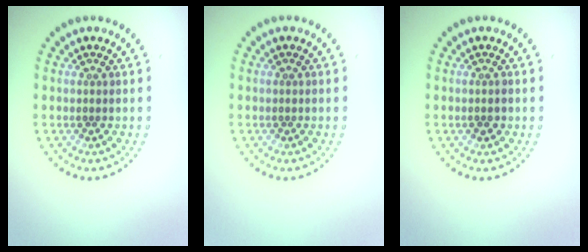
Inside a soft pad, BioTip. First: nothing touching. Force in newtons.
{"total": 0.0}
{"total": 1.0, "press": 1.0, "slide": 0.3}